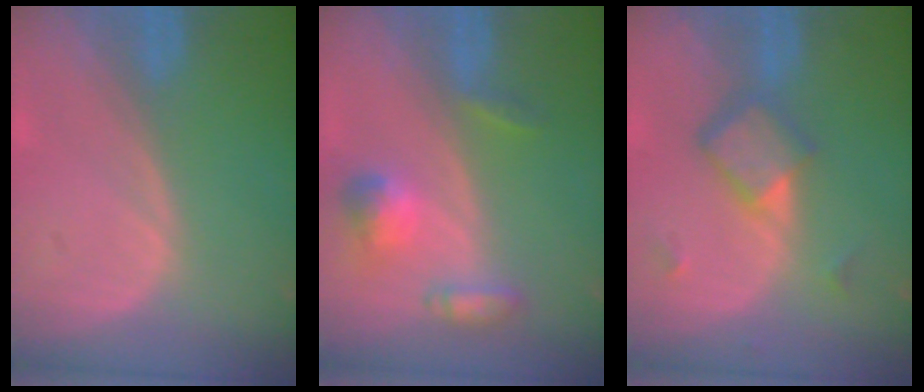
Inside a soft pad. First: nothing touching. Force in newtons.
{"total": 5.8, "press": 5.4, "slide": 2.3}
{"total": 5.8, "press": 5.1, "slide": 2.7}